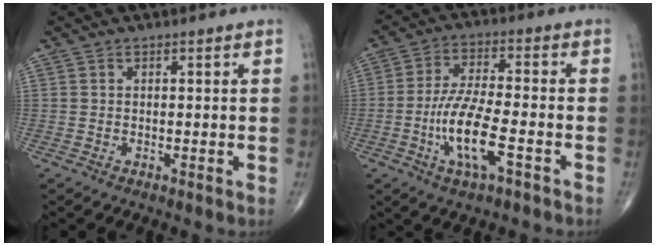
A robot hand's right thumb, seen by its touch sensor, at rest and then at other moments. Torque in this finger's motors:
{"motor_torque": [2.51, 1.32, 1.66, -1.10, 0.56]}